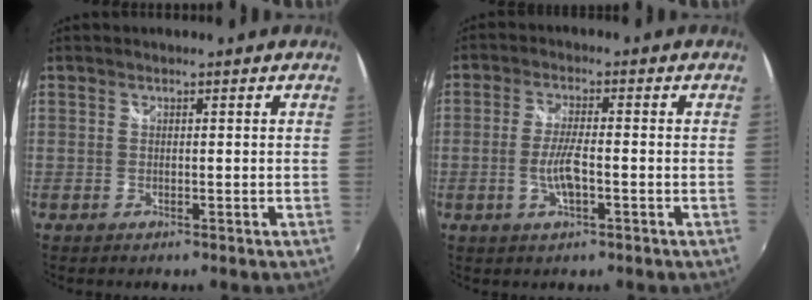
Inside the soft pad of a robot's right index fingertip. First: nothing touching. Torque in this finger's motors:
{"motor_torque": [-0.06, 0.08, 0.10, 0.01]}